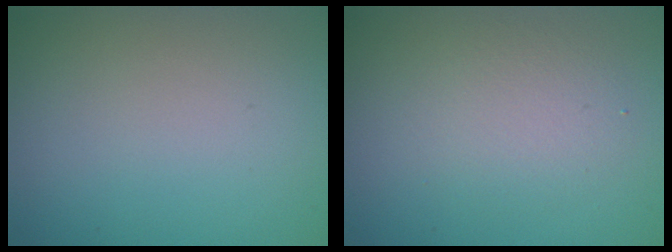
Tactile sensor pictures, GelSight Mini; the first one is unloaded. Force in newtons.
{"total": 2.9, "press": 2.8, "slide": 0.2}